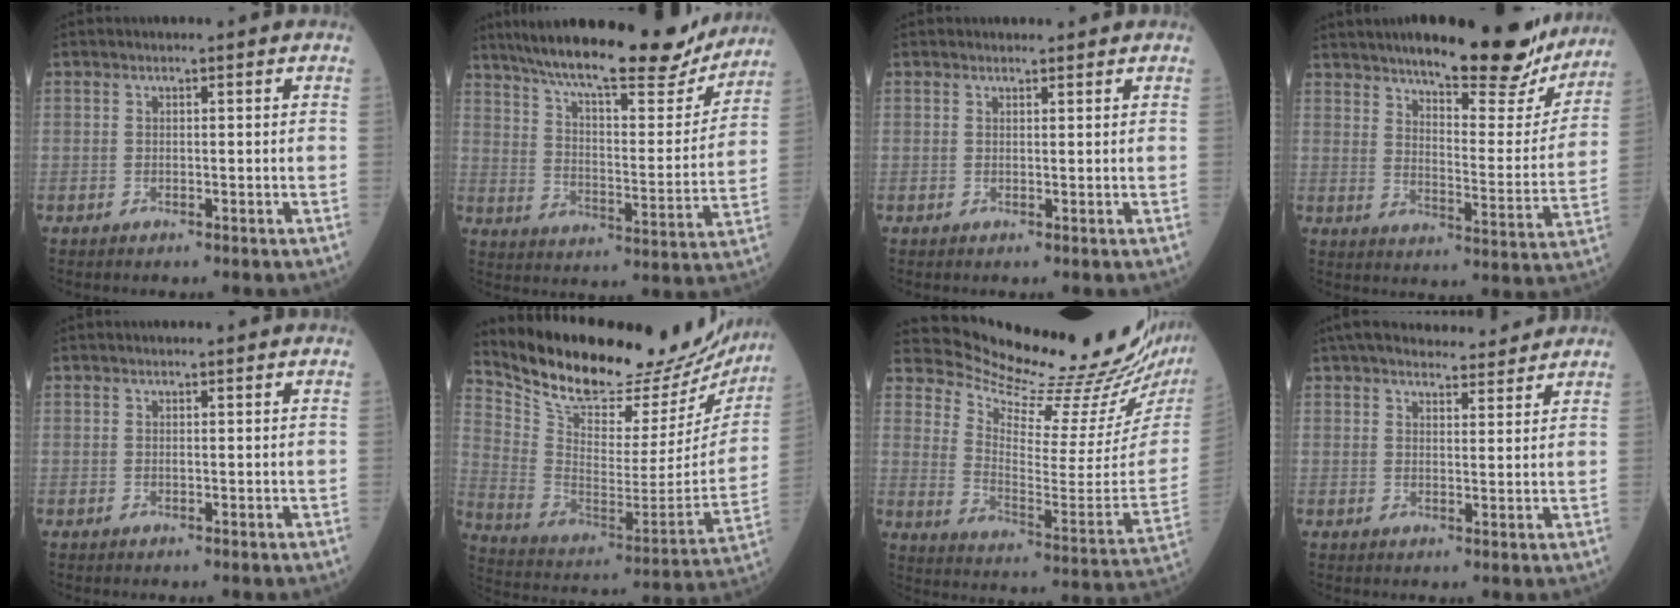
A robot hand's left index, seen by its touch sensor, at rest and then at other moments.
{"total": 24.1, "force": [20.6, 4.6, 11.6], "torque": [-0.190, -0.010, 0.289]}
{"total": 0.7, "force": [0.5, 0.3, -0.3], "torque": [-0.001, -0.004, 0.005]}
{"total": 20.5, "force": [17.0, 4.6, 10.5], "torque": [-0.138, -0.025, 0.217]}
{"total": 0.0}
{"total": 28.5, "force": [25.2, 8.3, 10.5], "torque": [-0.188, -0.065, 0.350]}
{"total": 22.3, "force": [21.5, 0.1, 6.0], "torque": [-0.115, -0.132, 0.288]}
{"total": 13.3, "force": [12.1, 2.9, 4.6], "torque": [-0.061, 0.022, 0.171]}